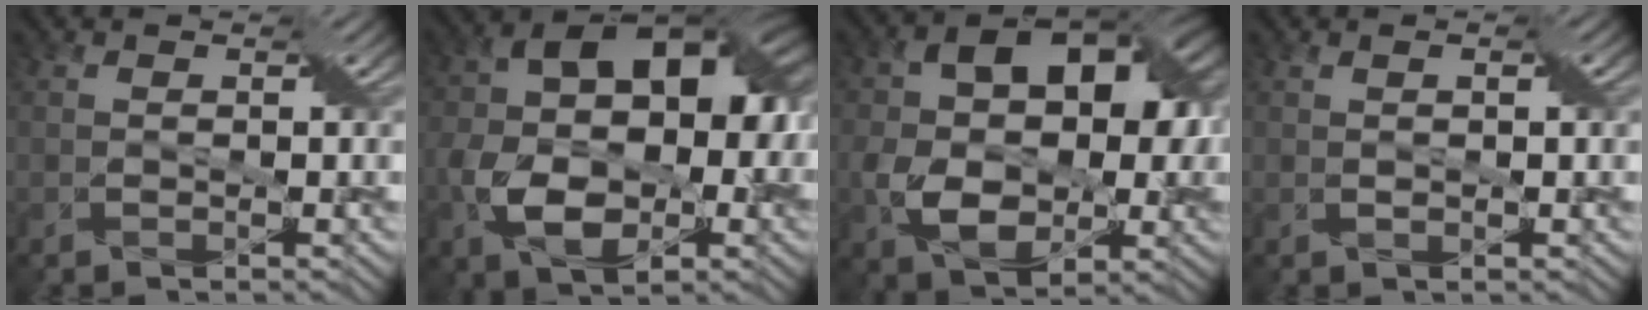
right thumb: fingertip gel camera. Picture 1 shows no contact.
{"total": 16.9, "force": [-1.6, 11.1, 12.7], "torque": [-0.203, -0.010, -0.025]}
{"total": 14.2, "force": [0.4, 9.8, 10.3], "torque": [-0.175, -0.007, 0.008]}
{"total": 1.2, "force": [0.3, 0.4, 1.1], "torque": [-0.022, 0.003, 0.008]}